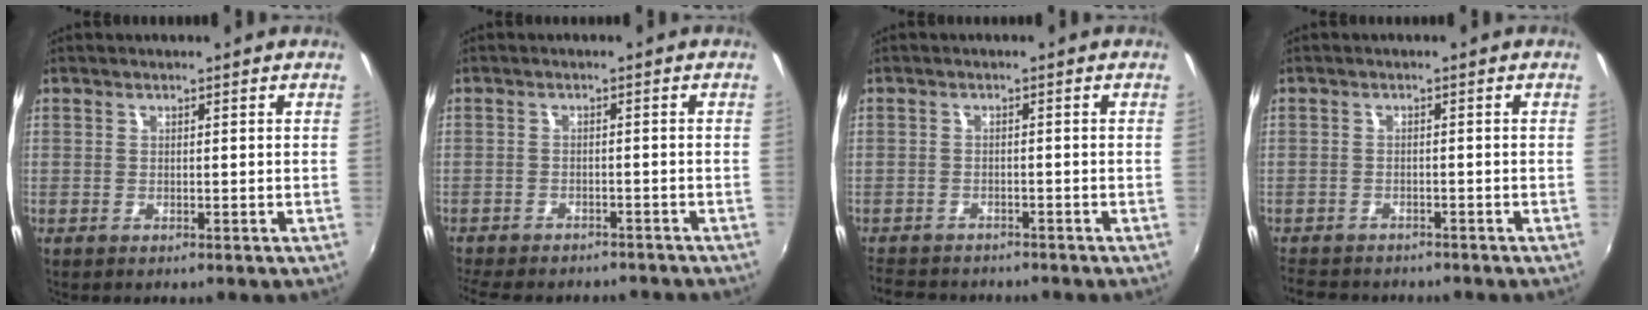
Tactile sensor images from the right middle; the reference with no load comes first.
{"total": 11.9, "force": [-10.3, 3.6, 4.7], "torque": [-0.112, -0.023, -0.147]}
{"total": 6.4, "force": [-5.6, 2.7, 1.4], "torque": [-0.049, -0.005, -0.095]}
{"total": 5.8, "force": [-5.1, 2.6, 1.3], "torque": [-0.045, -0.008, -0.087]}